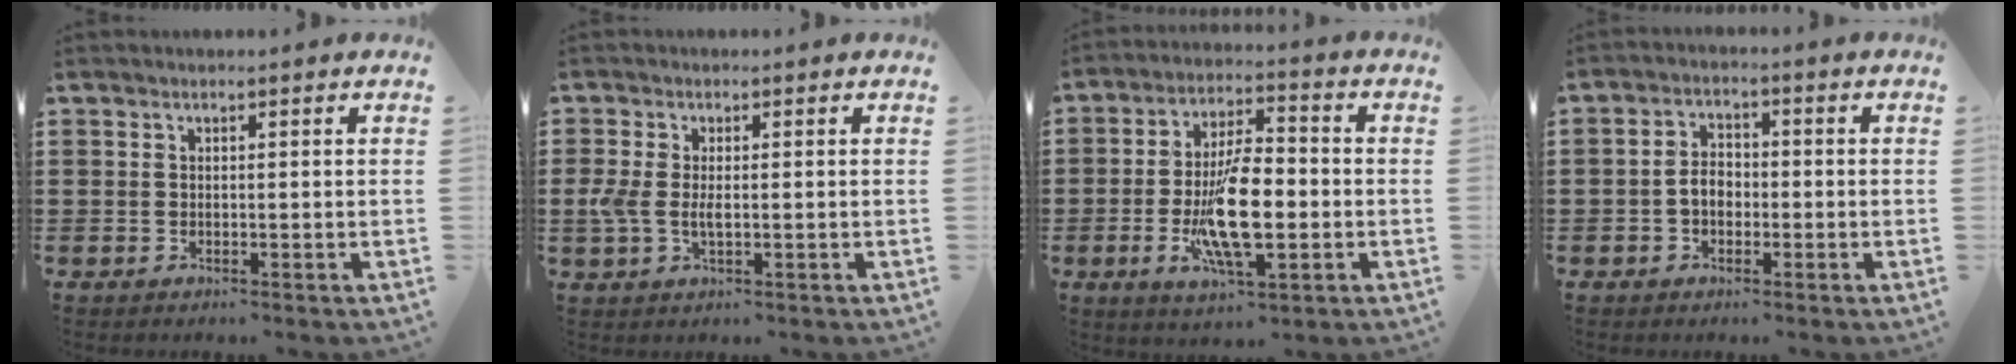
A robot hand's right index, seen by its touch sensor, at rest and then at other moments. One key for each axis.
{"total": 3.7, "fx": -0.4, "fy": 1.7, "fz": 3.2, "tx": -0.080, "ty": -0.004, "tz": -0.013}
{"total": 12.6, "fx": -2.5, "fy": 4.7, "fz": 11.4, "tx": -0.231, "ty": -0.008, "tz": -0.044}
{"total": 3.6, "fx": -0.9, "fy": 2.4, "fz": 2.5, "tx": -0.057, "ty": 0.005, "tz": -0.020}